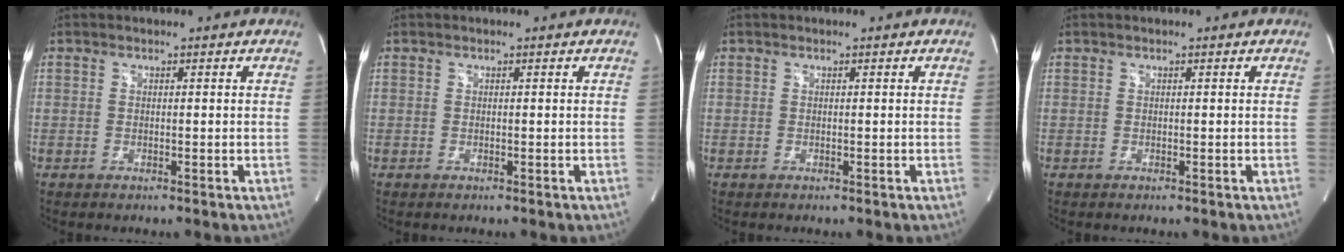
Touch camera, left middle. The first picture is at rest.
{"total": 0.0}
{"total": 0.0}
{"total": 0.0}